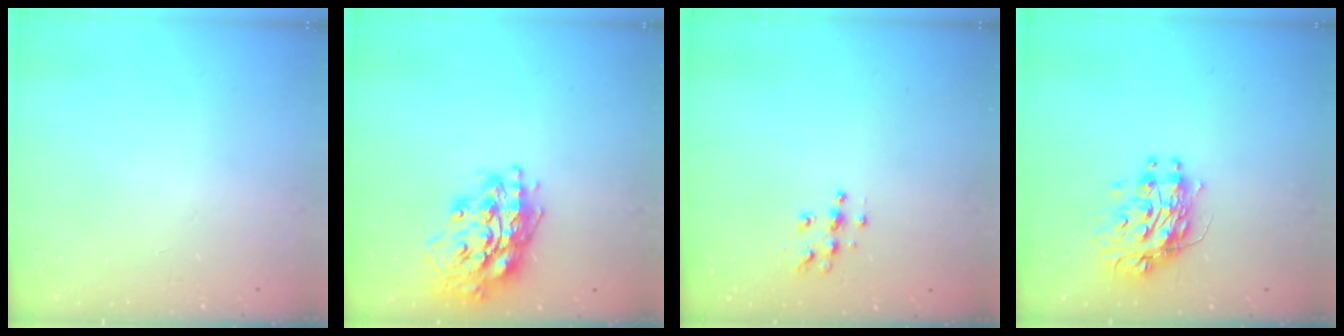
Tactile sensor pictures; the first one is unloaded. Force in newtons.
{"total": 17.5, "press": 17.5, "slide": 0.9}
{"total": 5.4, "press": 5.4, "slide": 0.4}
{"total": 10.7, "press": 10.7, "slide": 0.9}